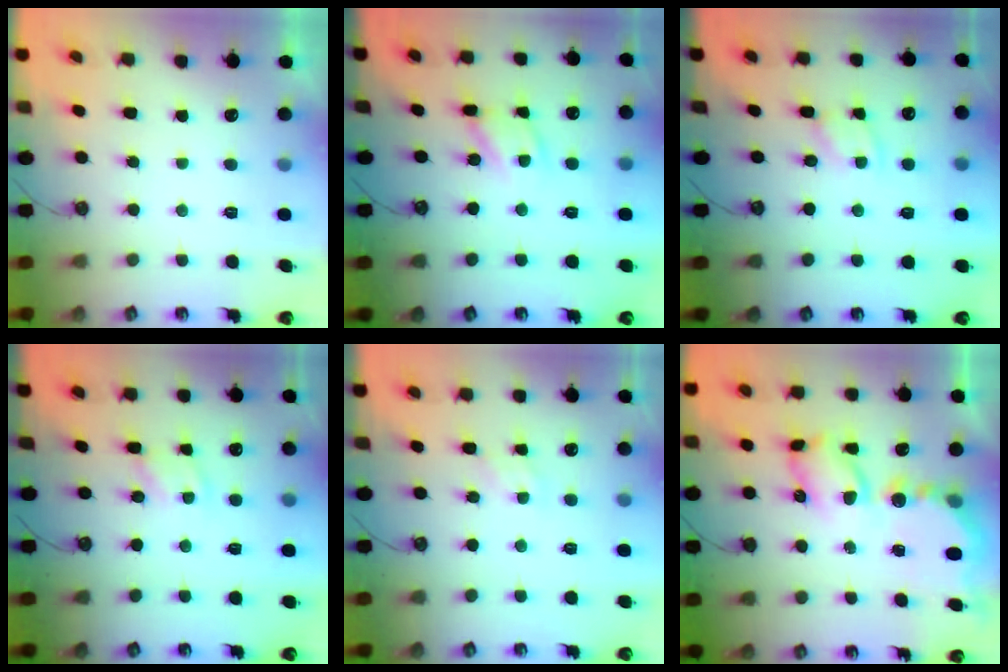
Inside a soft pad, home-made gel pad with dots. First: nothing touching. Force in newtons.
{"total": 12.9, "press": 12.8, "slide": 1.5}
{"total": 2.1, "press": 2.1, "slide": 0.0}
{"total": 4.1, "press": 4.0, "slide": 0.5}
{"total": 1.6, "press": 1.6, "slide": 0.2}
{"total": 12.5, "press": 12.4, "slide": 1.0}